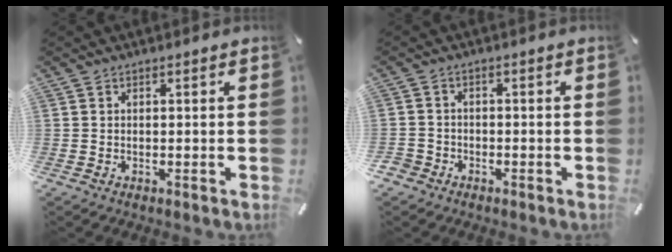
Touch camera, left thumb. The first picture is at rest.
{"total": 2.9, "force": [-1.8, 2.2, 0.5], "torque": [-0.013, 0.008, -0.038]}